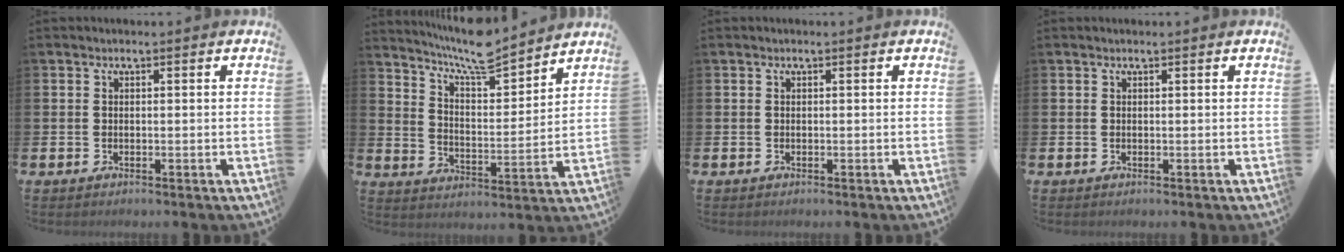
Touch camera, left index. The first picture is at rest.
{"total": 8.4, "force": [7.9, 0.8, 2.6], "torque": [-0.076, -0.052, 0.143]}
{"total": 0.0}
{"total": 0.0}